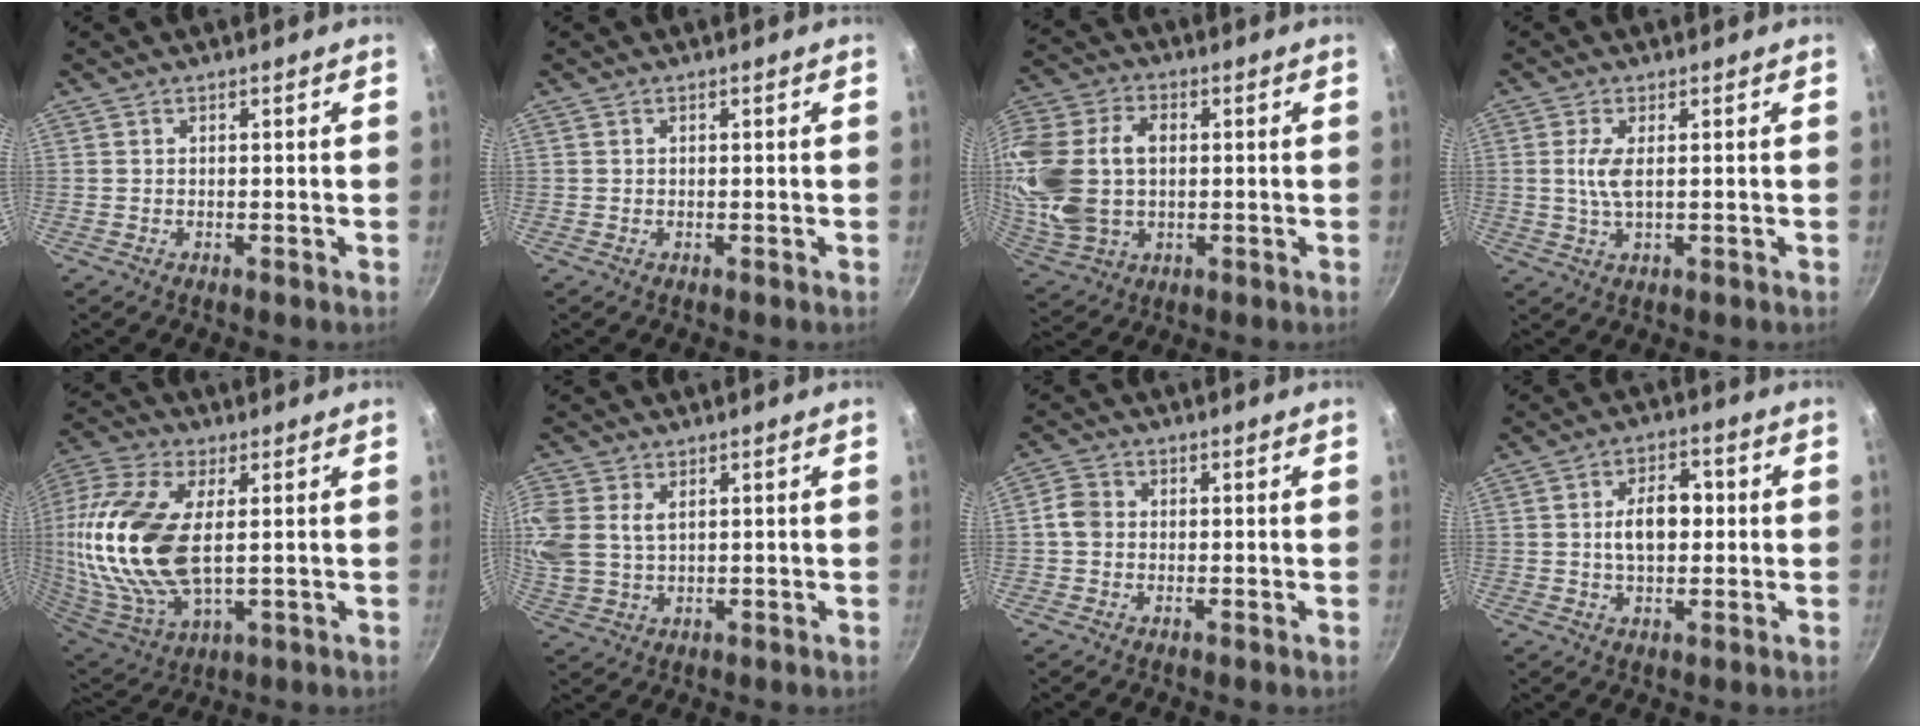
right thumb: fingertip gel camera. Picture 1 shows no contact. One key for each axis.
{"total": 0.0}
{"total": 20.2, "fx": 1.5, "fy": 14.1, "fz": 14.4, "tx": -0.302, "ty": 0.020, "tz": 0.035}
{"total": 4.3, "fx": 0.5, "fy": 1.5, "fz": 4.0, "tx": -0.091, "ty": -0.001, "tz": 0.011}
{"total": 23.2, "fx": 2.6, "fy": 12.0, "fz": 19.7, "tx": -0.423, "ty": -0.004, "tz": 0.050}
{"total": 12.2, "fx": 3.4, "fy": 8.9, "fz": 7.6, "tx": -0.191, "ty": 0.017, "tz": 0.074}
{"total": 3.6, "fx": -0.3, "fy": 3.2, "fz": 1.6, "tx": -0.020, "ty": 0.011, "tz": -0.014}
{"total": 8.2, "fx": 0.4, "fy": 5.1, "fz": 6.4, "tx": -0.078, "ty": 0.015, "tz": 0.000}